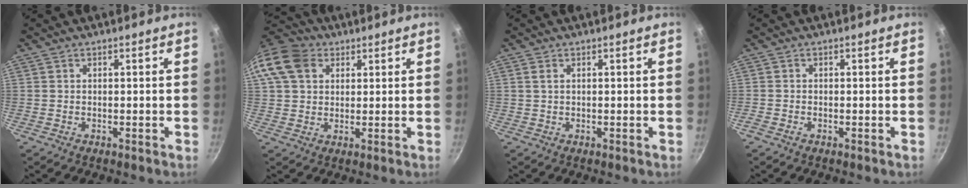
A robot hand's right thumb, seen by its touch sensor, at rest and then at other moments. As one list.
[{"total": 12.2, "force": [4.2, 9.3, 6.7], "torque": [-0.122, 0.016, 0.065]}, {"total": 1.0, "force": [0.4, 0.5, 0.8], "torque": [-0.015, 0.000, 0.007]}, {"total": 0.6, "force": [-0.5, 0.1, 0.3], "torque": [-0.012, 0.003, -0.016]}]